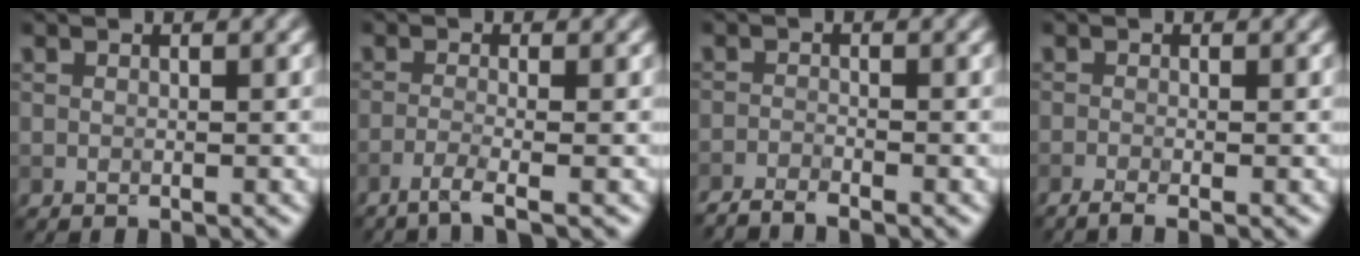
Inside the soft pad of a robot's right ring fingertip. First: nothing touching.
{"total": 2.3, "force": [-1.4, 0.3, 1.8], "torque": [-0.030, -0.001, -0.044]}
{"total": 3.0, "force": [-2.8, 0.2, 1.1], "torque": [-0.026, -0.007, -0.058]}
{"total": 1.9, "force": [-1.3, 0.4, 1.4], "torque": [-0.026, -0.005, -0.028]}